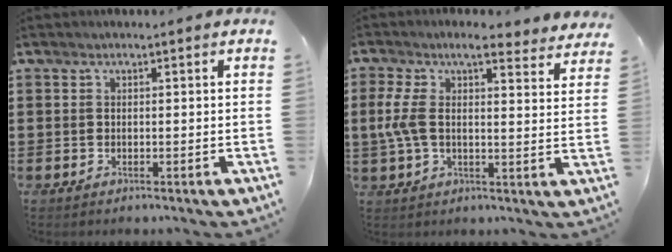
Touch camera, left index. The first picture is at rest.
{"total": 7.2, "force": [4.4, 2.5, 5.1], "torque": [-0.117, -0.010, 0.076]}